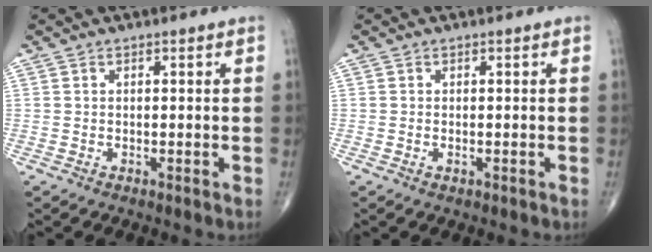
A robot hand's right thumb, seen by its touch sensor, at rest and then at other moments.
{"total": 0.5, "force": [-0.2, 0.3, 0.4], "torque": [-0.010, 0.001, -0.002]}